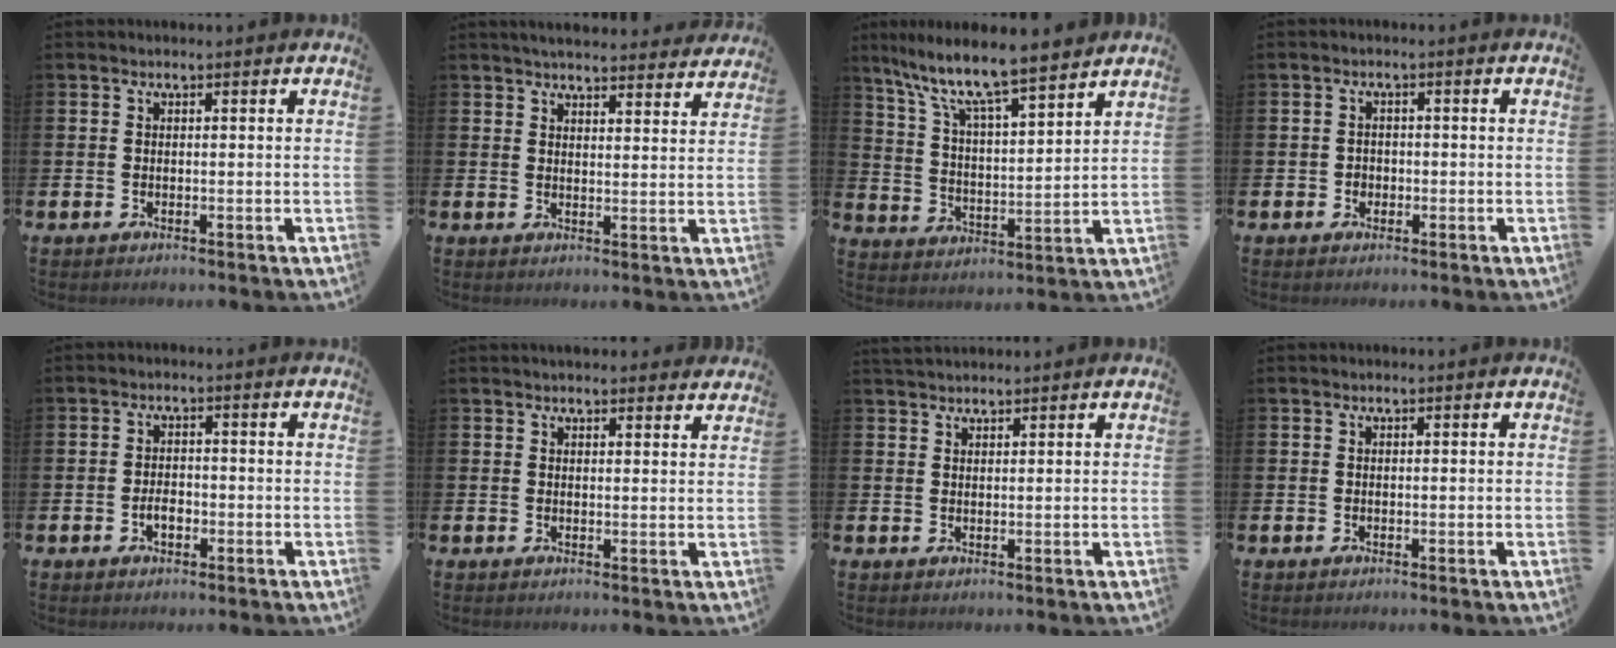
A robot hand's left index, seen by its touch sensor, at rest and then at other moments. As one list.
[{"total": 4.5, "force": [4.4, 0.4, 0.7], "torque": [-0.015, -0.027, 0.079]}, {"total": 9.0, "force": [8.1, 0.9, 3.8], "torque": [-0.114, -0.055, 0.139]}, {"total": 1.4, "force": [-0.5, 1.3, 0.2], "torque": [-0.003, 0.004, -0.013]}, {"total": 2.3, "force": [-0.8, 1.4, 1.7], "torque": [-0.020, -0.001, -0.018]}, {"total": 2.3, "force": [2.3, 0.3, 0.0], "torque": [0.003, -0.013, 0.040]}, {"total": 1.8, "force": [1.8, 0.4, 0.1], "torque": [0.005, -0.007, 0.031]}, {"total": 0.0}]